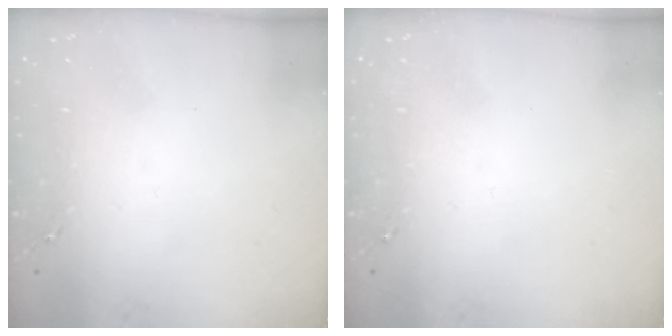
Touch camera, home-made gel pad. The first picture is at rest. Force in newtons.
{"total": 0.0}